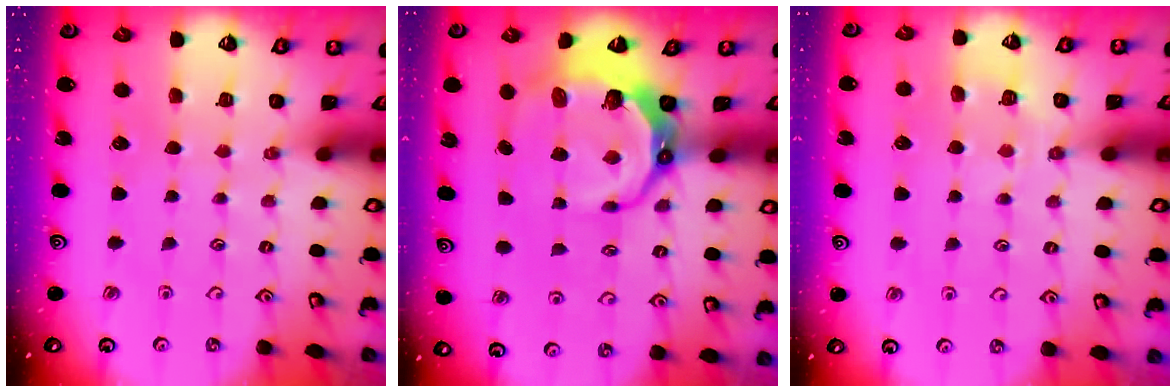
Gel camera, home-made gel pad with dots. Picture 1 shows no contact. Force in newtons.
{"total": 10.1, "press": 9.3, "slide": 4.0}
{"total": 5.2, "press": 5.1, "slide": 1.0}